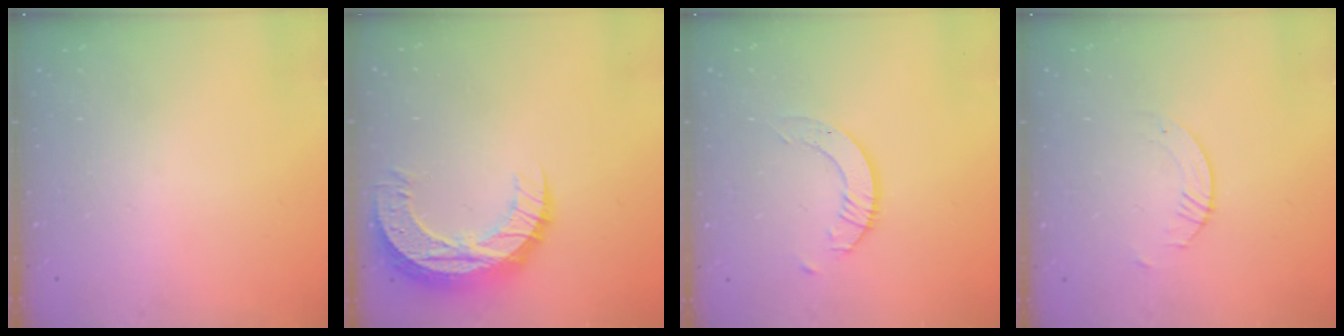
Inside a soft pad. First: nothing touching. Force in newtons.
{"total": 12.7, "press": 12.7, "slide": 0.9}
{"total": 3.3, "press": 3.3, "slide": 0.2}
{"total": 0.8, "press": 0.8, "slide": 0.2}